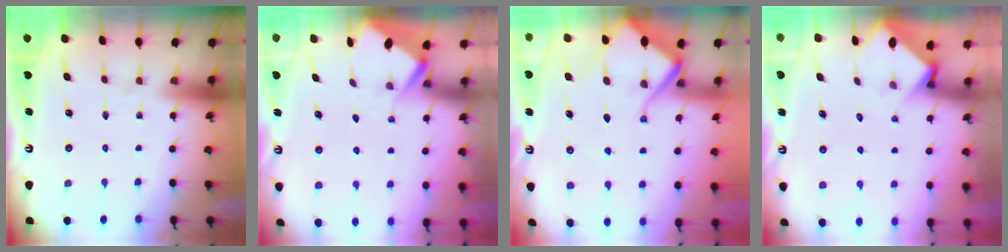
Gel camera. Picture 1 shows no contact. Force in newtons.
{"total": 3.0, "press": 2.9, "slide": 0.4}
{"total": 10.7, "press": 10.7, "slide": 1.1}
{"total": 3.7, "press": 3.7, "slide": 0.2}